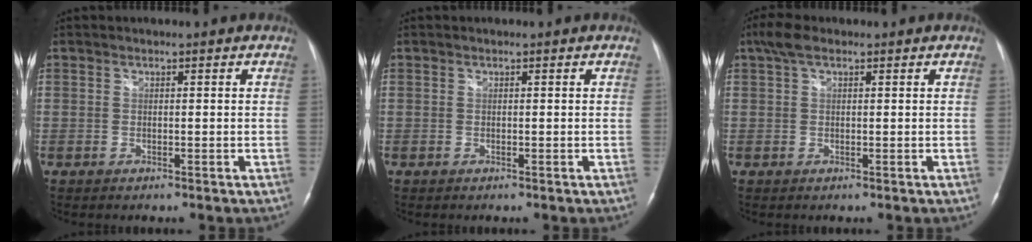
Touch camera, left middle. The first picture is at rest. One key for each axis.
{"total": 0.0}
{"total": 3.1, "fx": 1.9, "fy": 1.3, "fz": 2.1, "tx": -0.052, "ty": 0.026, "tz": 0.039}